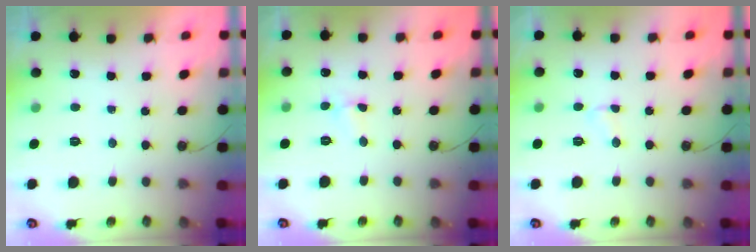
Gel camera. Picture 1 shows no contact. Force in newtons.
{"total": 3.0, "press": 2.9, "slide": 0.4}
{"total": 2.6, "press": 2.6, "slide": 0.2}